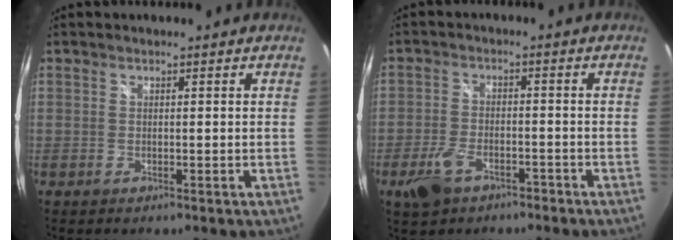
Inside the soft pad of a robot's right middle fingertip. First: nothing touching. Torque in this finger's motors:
{"motor_torque": [-0.21, -0.04, 0.09, 0.02]}